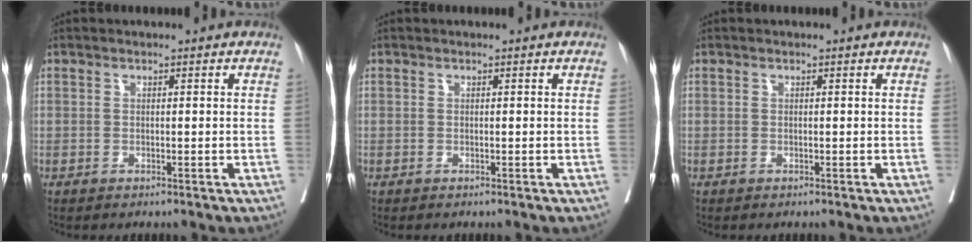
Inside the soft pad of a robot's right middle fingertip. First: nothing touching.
{"total": 0.0}
{"total": 0.0}